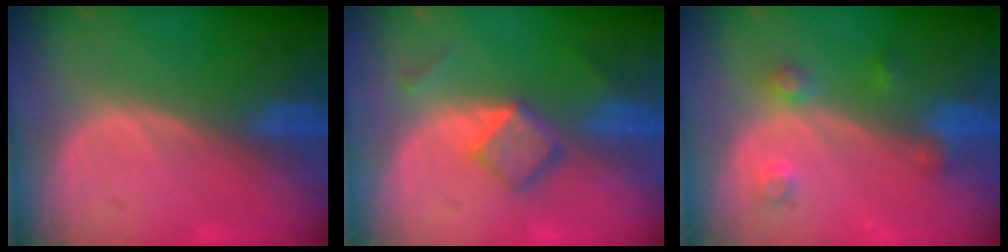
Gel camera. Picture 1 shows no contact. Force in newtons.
{"total": 4.5, "press": 4.4, "slide": 0.8}
{"total": 3.6, "press": 3.3, "slide": 1.6}